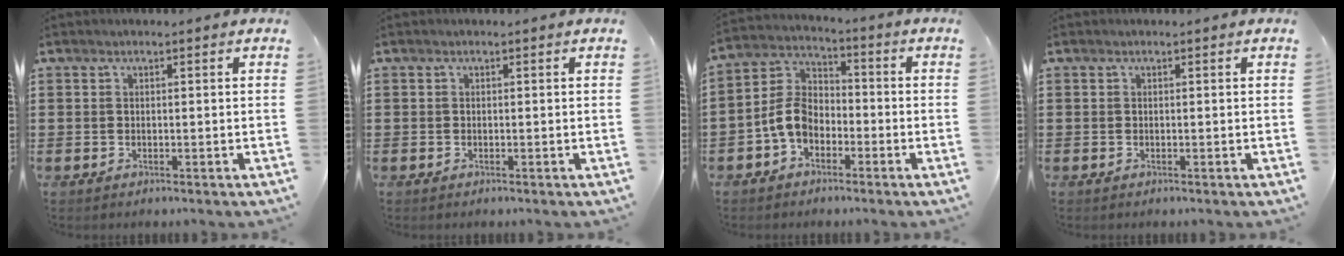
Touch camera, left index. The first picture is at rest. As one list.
[{"total": 0.0}, {"total": 6.8, "force": [-3.1, 4.5, 4.1], "torque": [-0.120, 0.004, -0.071]}, {"total": 0.0}]